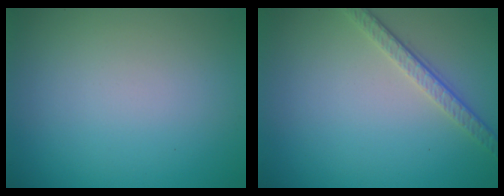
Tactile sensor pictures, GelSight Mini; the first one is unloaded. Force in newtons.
{"total": 3.1, "press": 2.3, "slide": 2.1}